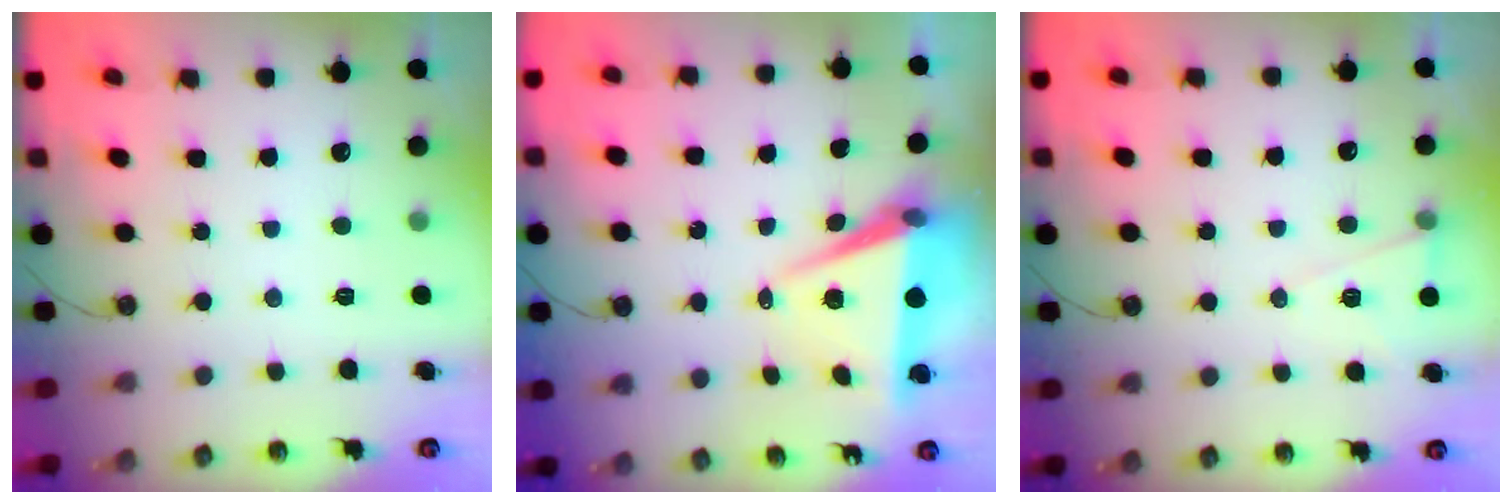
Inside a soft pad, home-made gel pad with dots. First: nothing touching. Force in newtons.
{"total": 7.1, "press": 5.6, "slide": 4.3}
{"total": 6.8, "press": 5.2, "slide": 4.4}